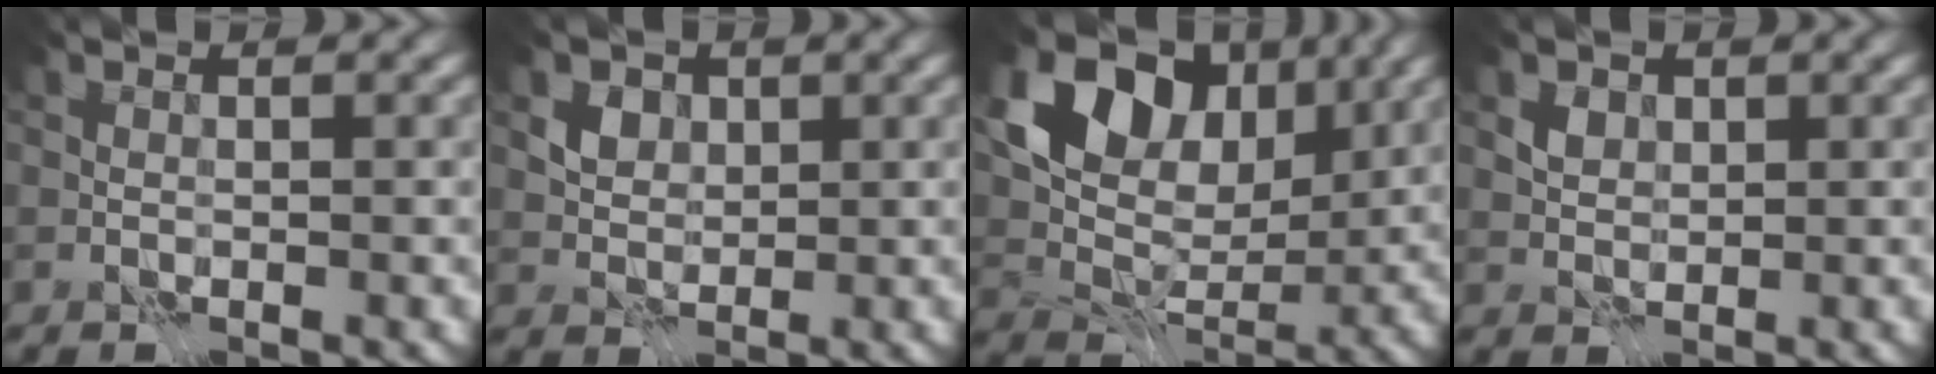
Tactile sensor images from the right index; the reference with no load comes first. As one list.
[{"total": 4.3, "force": [1.8, 3.3, 2.0], "torque": [-0.036, 0.006, 0.026]}, {"total": 10.9, "force": [4.4, 7.1, 7.0], "torque": [-0.118, 0.018, 0.068]}, {"total": 2.0, "force": [0.8, 1.5, 1.0], "torque": [-0.018, -0.001, 0.018]}]